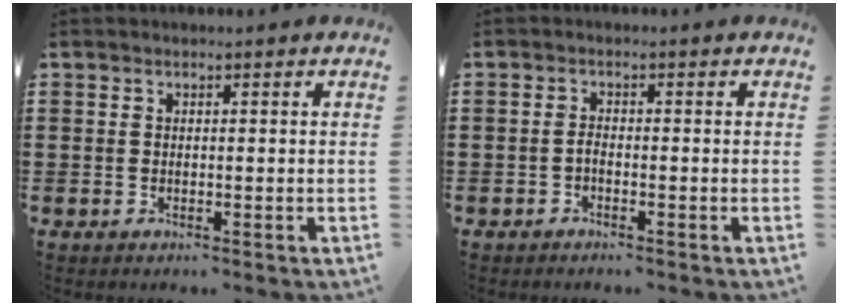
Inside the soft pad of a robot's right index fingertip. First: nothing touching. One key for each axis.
{"total": 0.9, "fx": -0.6, "fy": 0.1, "fz": 0.7, "tx": -0.016, "ty": -0.002, "tz": -0.009}